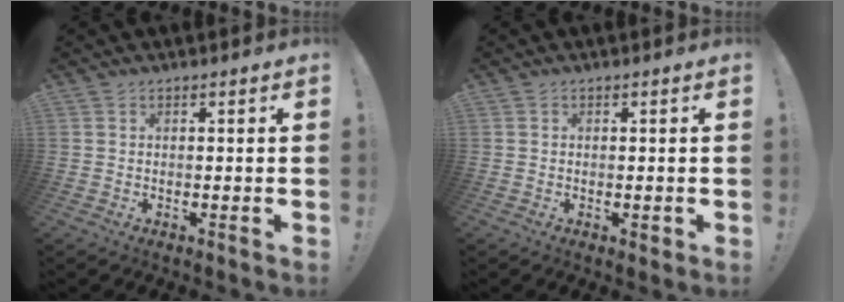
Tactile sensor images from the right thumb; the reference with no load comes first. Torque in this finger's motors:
{"motor_torque": [0.33, 0.31, 0.07, 0.24, 0.00]}